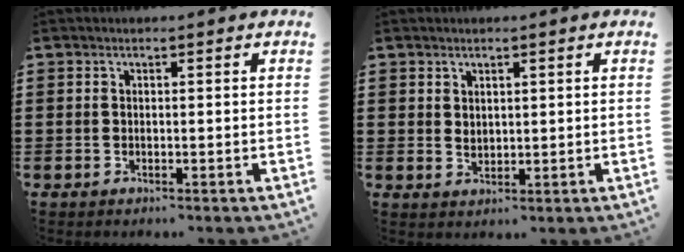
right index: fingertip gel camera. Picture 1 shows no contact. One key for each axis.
{"total": 1.6, "fx": 1.2, "fy": 1.0, "fz": 0.4, "tx": -0.010, "ty": 0.004, "tz": 0.023}